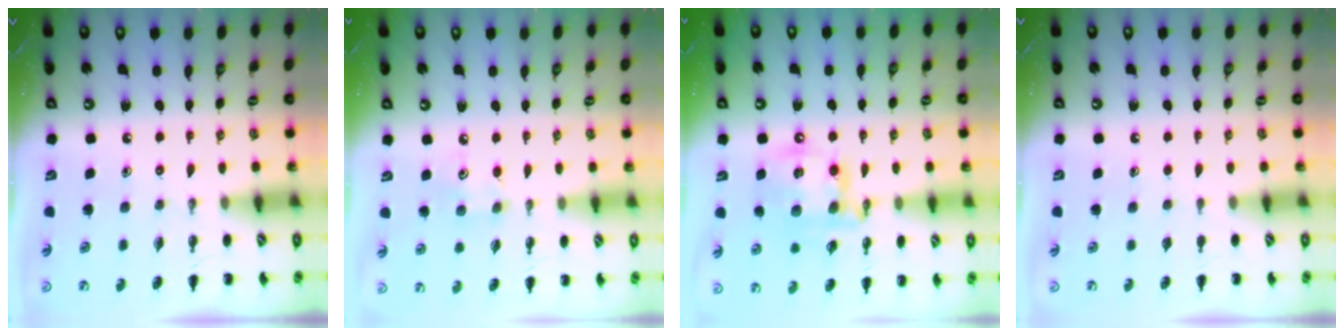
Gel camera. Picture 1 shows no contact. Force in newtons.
{"total": 4.5, "press": 4.4, "slide": 1.1}
{"total": 14.2, "press": 13.9, "slide": 3.0}
{"total": 0.8, "press": 0.8, "slide": 0.1}